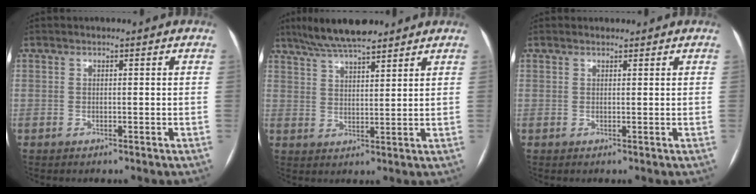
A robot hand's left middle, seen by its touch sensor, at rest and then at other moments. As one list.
[{"total": 10.5, "force": [8.7, 2.0, 5.6], "torque": [-0.096, 0.026, 0.150]}, {"total": 0.9, "force": [0.8, 0.4, 0.1], "torque": [-0.006, 0.008, 0.013]}]